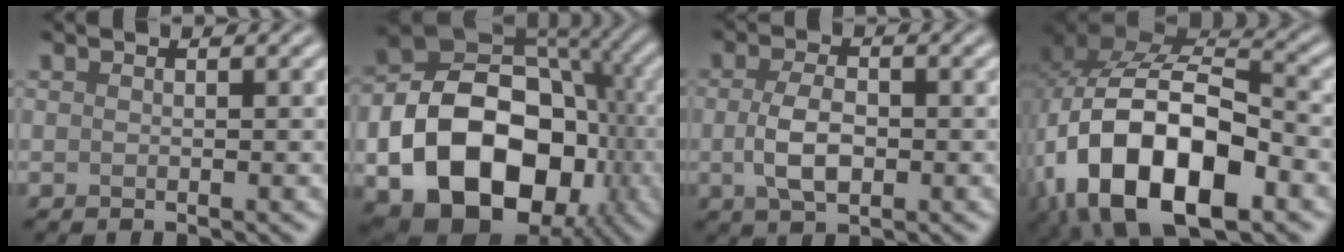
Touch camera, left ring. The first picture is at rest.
{"total": 17.2, "force": [-4.7, 12.6, 10.8], "torque": [-0.160, -0.030, -0.079]}
{"total": 3.7, "force": [-0.4, 2.0, 3.1], "torque": [-0.066, -0.002, -0.007]}
{"total": 15.8, "force": [-5.0, 8.8, 12.2], "torque": [-0.209, -0.007, -0.087]}